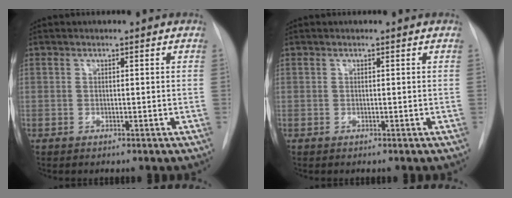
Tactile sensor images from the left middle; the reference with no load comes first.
{"total": 0.0}